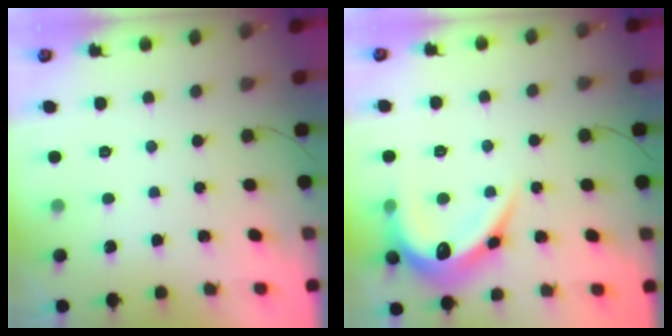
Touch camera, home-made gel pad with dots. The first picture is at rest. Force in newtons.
{"total": 16.7, "press": 16.7, "slide": 0.3}